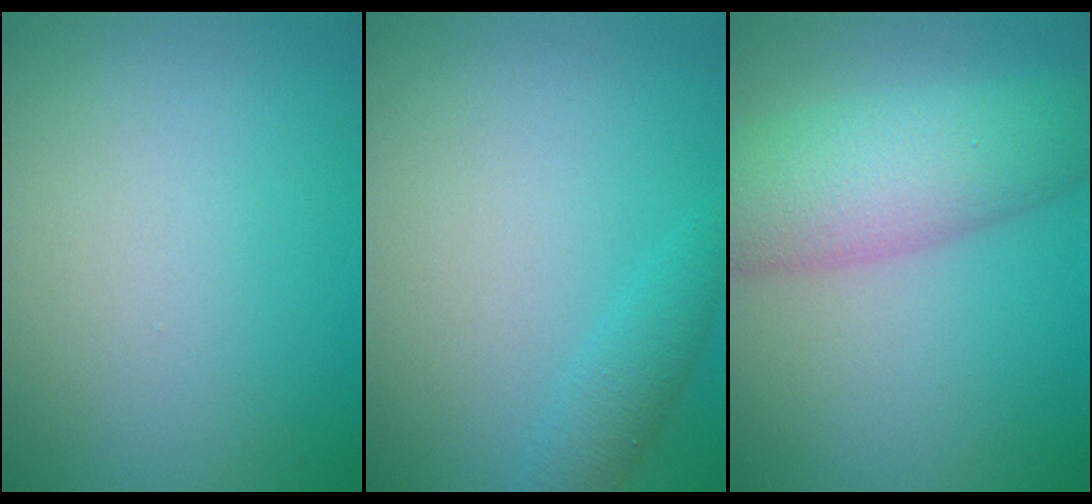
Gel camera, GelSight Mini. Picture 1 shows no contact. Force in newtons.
{"total": 1.9, "press": 1.9, "slide": 0.1}
{"total": 7.7, "press": 7.7, "slide": 0.1}